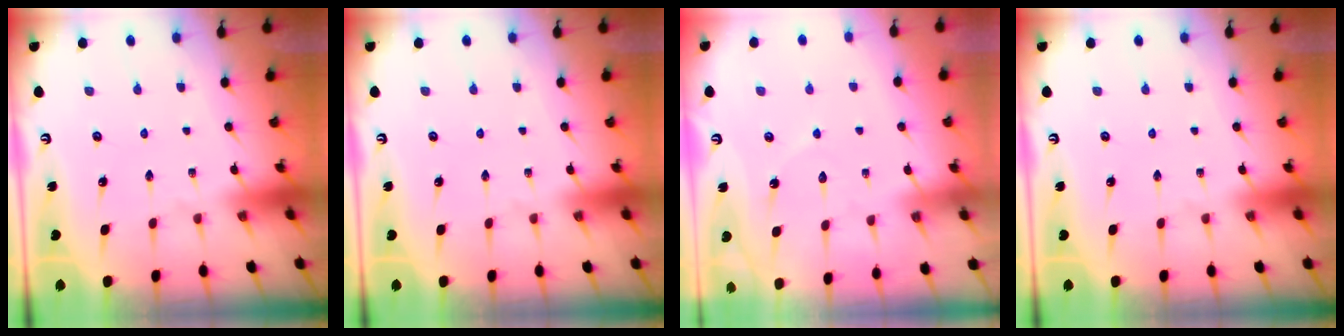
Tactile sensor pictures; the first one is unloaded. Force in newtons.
{"total": 0.0}
{"total": 3.9, "press": 3.9, "slide": 0.4}
{"total": 0.0}